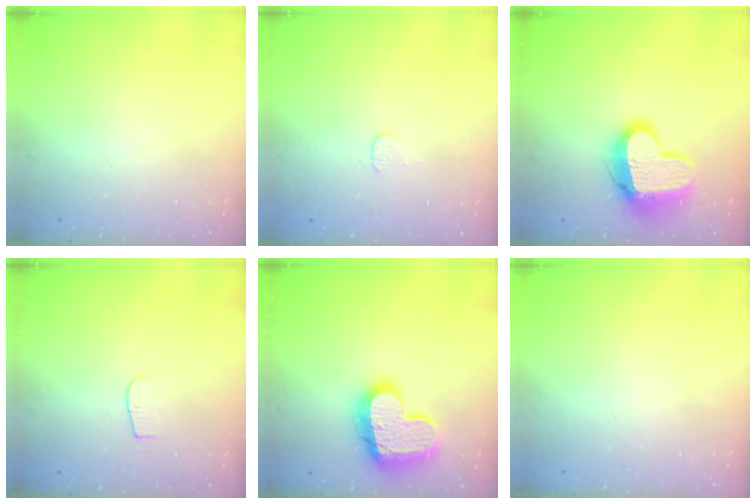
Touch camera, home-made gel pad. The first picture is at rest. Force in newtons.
{"total": 3.7, "press": 3.7, "slide": 0.3}
{"total": 14.4, "press": 14.3, "slide": 1.4}
{"total": 4.2, "press": 4.2, "slide": 0.4}
{"total": 18.4, "press": 18.3, "slide": 1.7}
{"total": 0.0}